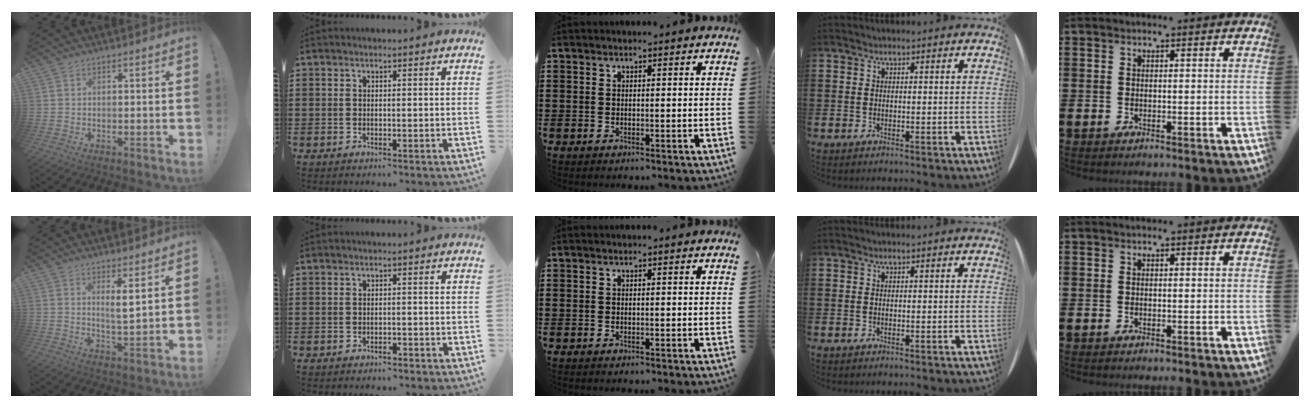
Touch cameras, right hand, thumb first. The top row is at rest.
{"thumb": {"total": 4.8, "force": [2.6, 0.5, 4.0], "torque": [-0.057, -0.021, 0.038]}, "index": {"total": 0.8, "force": [-0.8, 0.0, 0.2], "torque": [-0.009, -0.006, -0.015]}}